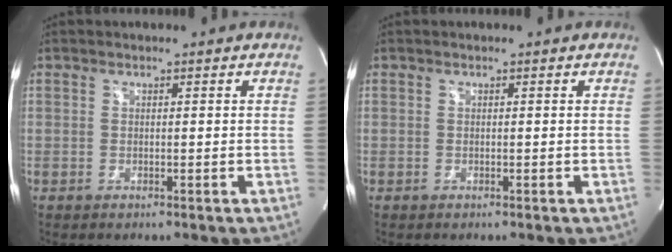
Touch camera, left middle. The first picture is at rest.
{"total": 0.0}